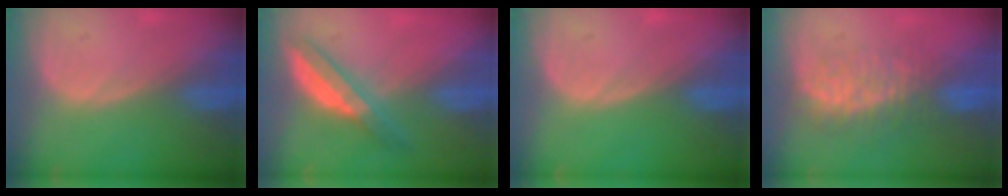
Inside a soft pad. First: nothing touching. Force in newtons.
{"total": 5.7, "press": 5.2, "slide": 2.5}
{"total": 0.0}
{"total": 7.6, "press": 7.4, "slide": 1.9}